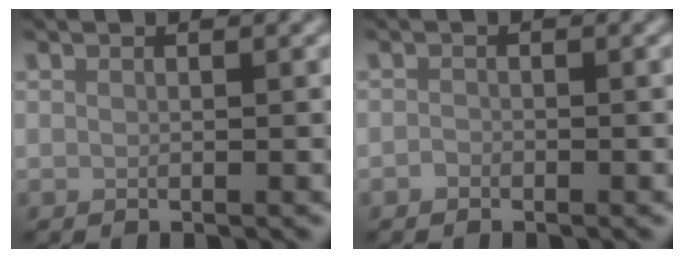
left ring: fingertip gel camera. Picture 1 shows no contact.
{"total": 0.6, "force": [-0.4, 0.4, 0.1], "torque": [-0.001, -0.002, -0.009]}